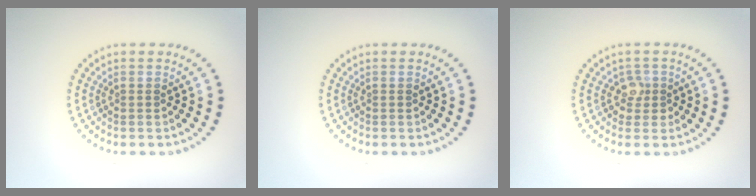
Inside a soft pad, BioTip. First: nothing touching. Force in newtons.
{"total": 0.0}
{"total": 1.7, "press": 1.4, "slide": 0.9}